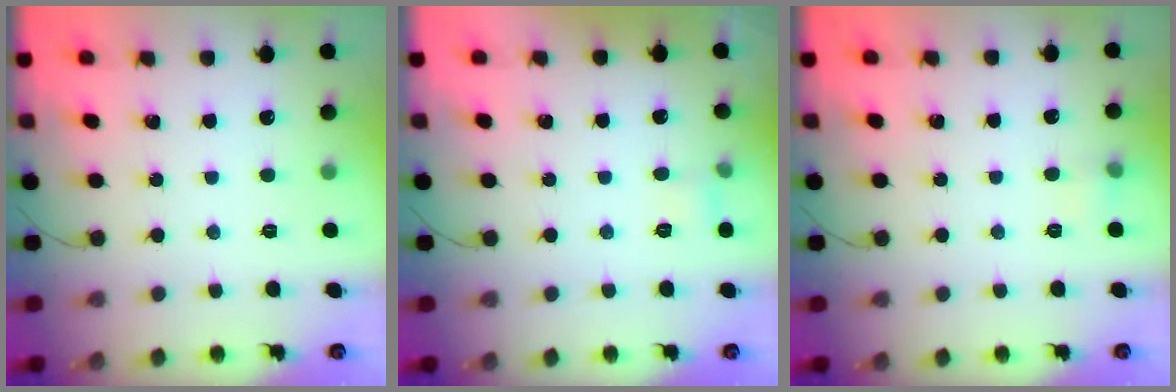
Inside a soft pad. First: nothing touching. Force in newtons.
{"total": 3.7, "press": 3.5, "slide": 1.2}
{"total": 5.5, "press": 5.3, "slide": 1.6}